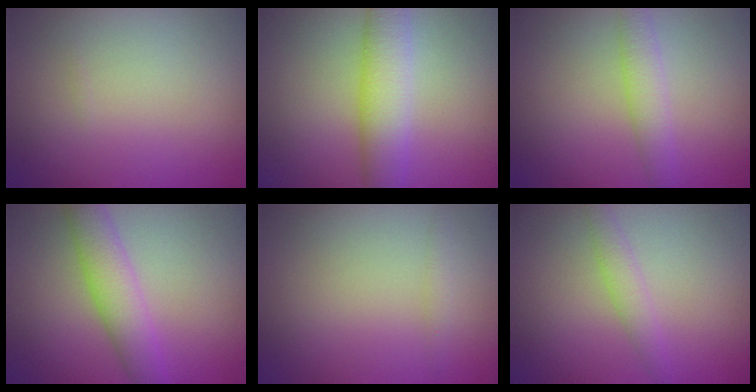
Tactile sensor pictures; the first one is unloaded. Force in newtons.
{"total": 5.5, "press": 5.5, "slide": 0.2}
{"total": 2.7, "press": 2.7, "slide": 0.1}
{"total": 4.5, "press": 4.5, "slide": 0.1}
{"total": 0.8, "press": 0.8, "slide": 0.0}
{"total": 1.9, "press": 1.9, "slide": 0.1}